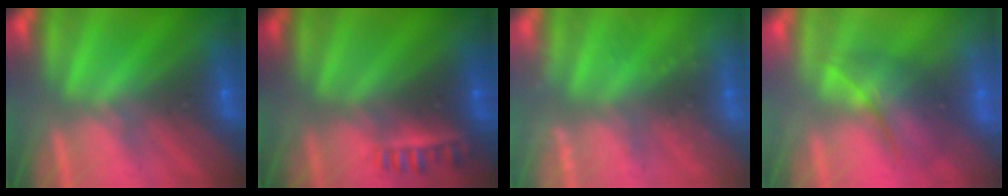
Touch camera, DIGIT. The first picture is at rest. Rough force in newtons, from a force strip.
{"total": 2.3}
{"total": 2.4}
{"total": 2.3}